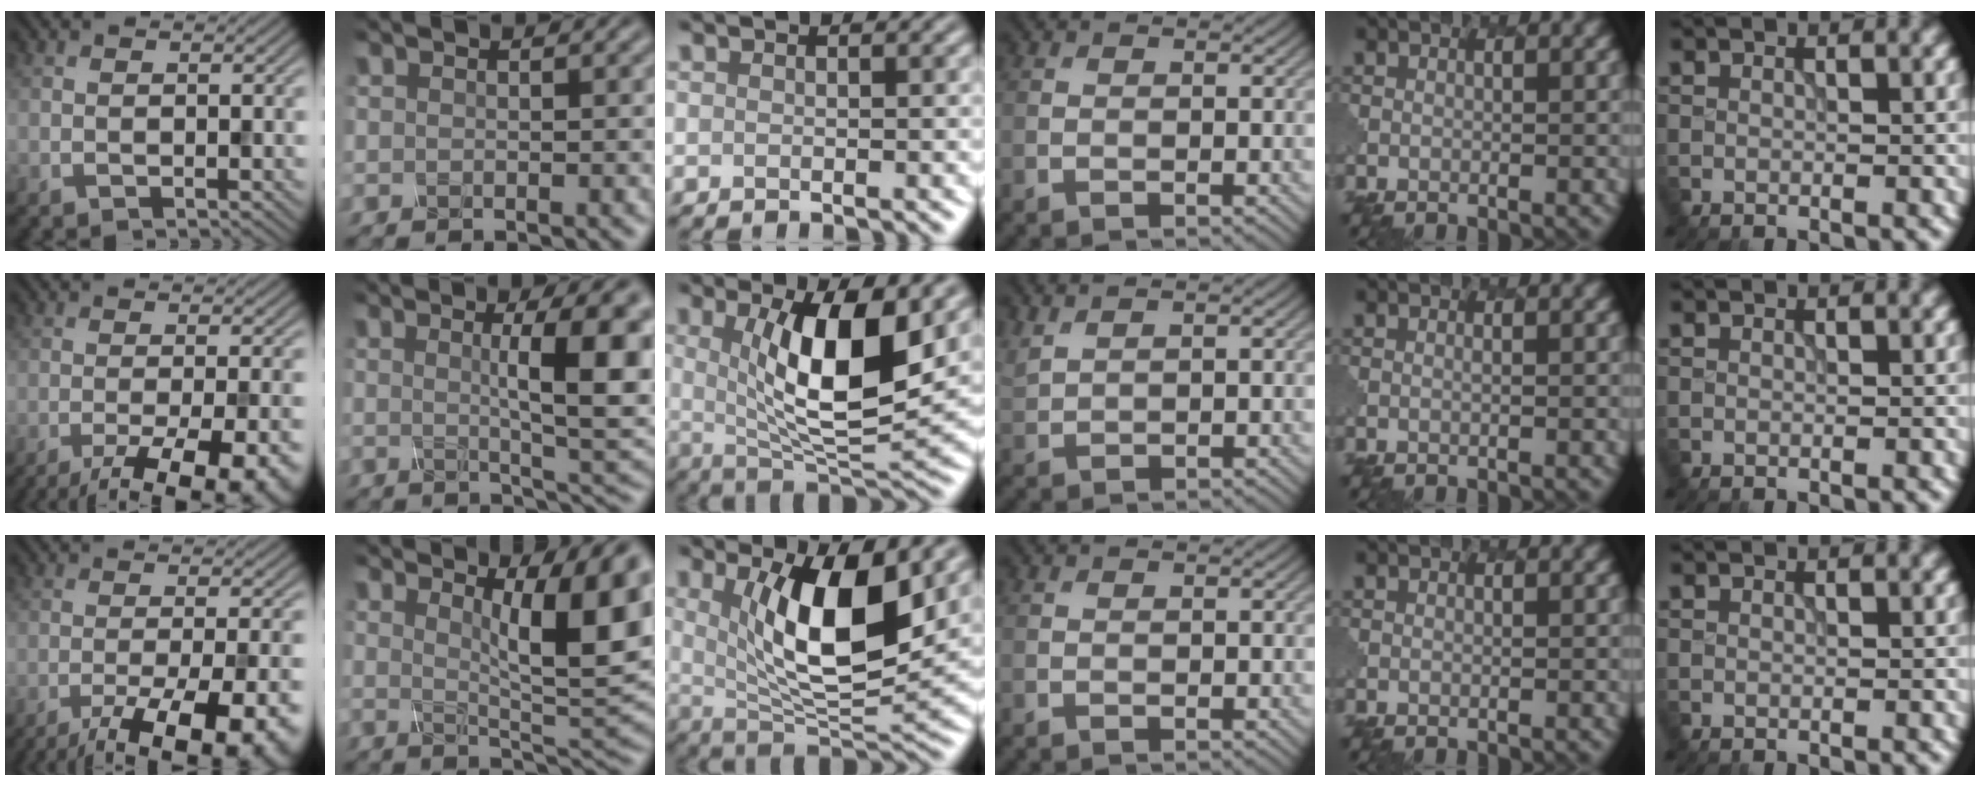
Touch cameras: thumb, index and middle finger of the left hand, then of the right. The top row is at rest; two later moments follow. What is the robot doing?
{"motion": "screw", "object": "spray bottle"}